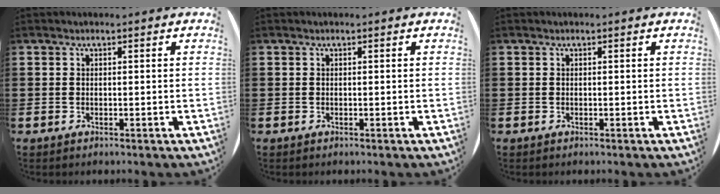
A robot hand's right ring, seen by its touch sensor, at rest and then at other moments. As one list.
[{"total": 0.0}, {"total": 0.0}]